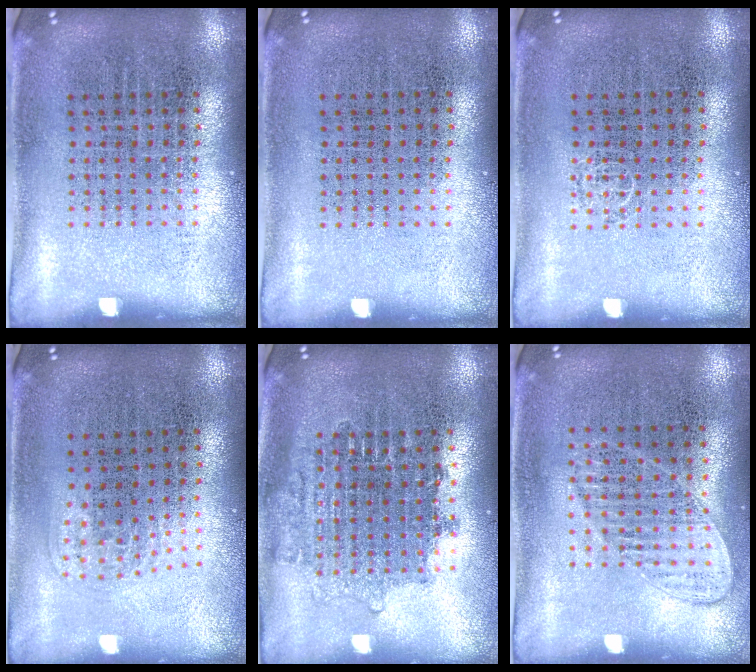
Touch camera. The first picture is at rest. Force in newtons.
{"total": 0.0}
{"total": 0.6, "press": 0.6, "slide": 0.1}
{"total": 1.0, "press": 0.7, "slide": 0.7}
{"total": 1.6, "press": 1.3, "slide": 0.9}
{"total": 1.2, "press": 1.1, "slide": 0.4}